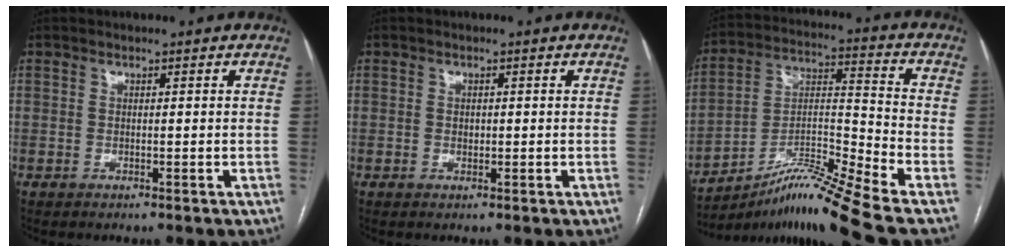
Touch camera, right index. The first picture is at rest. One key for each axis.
{"total": 1.1, "fx": 0.0, "fy": 0.8, "fz": 0.8, "tx": -0.012, "ty": 0.001, "tz": 0.001}
{"total": 14.7, "fx": -11.2, "fy": -2.0, "fz": 9.4, "tx": -0.181, "ty": 0.010, "tz": -0.192}